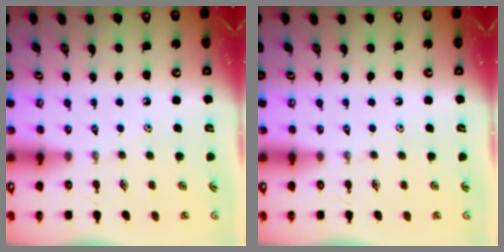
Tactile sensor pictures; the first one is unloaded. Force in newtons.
{"total": 0.0}